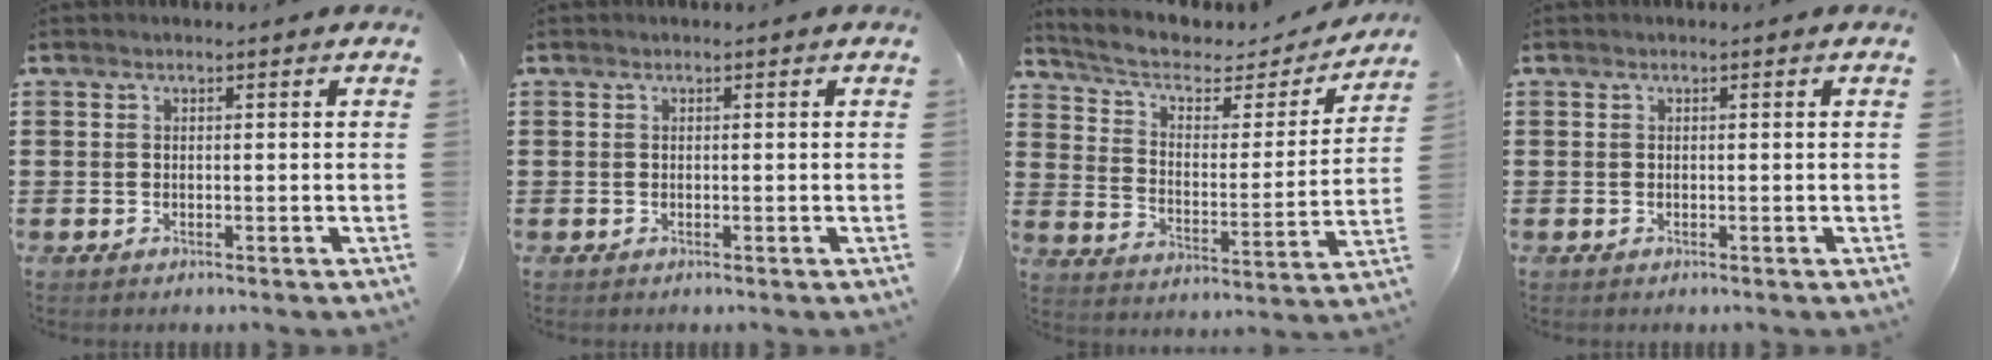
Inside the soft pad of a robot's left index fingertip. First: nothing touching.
{"total": 0.0}
{"total": 5.7, "force": [4.2, 2.3, 3.1], "torque": [-0.080, -0.025, 0.070]}
{"total": 0.0}